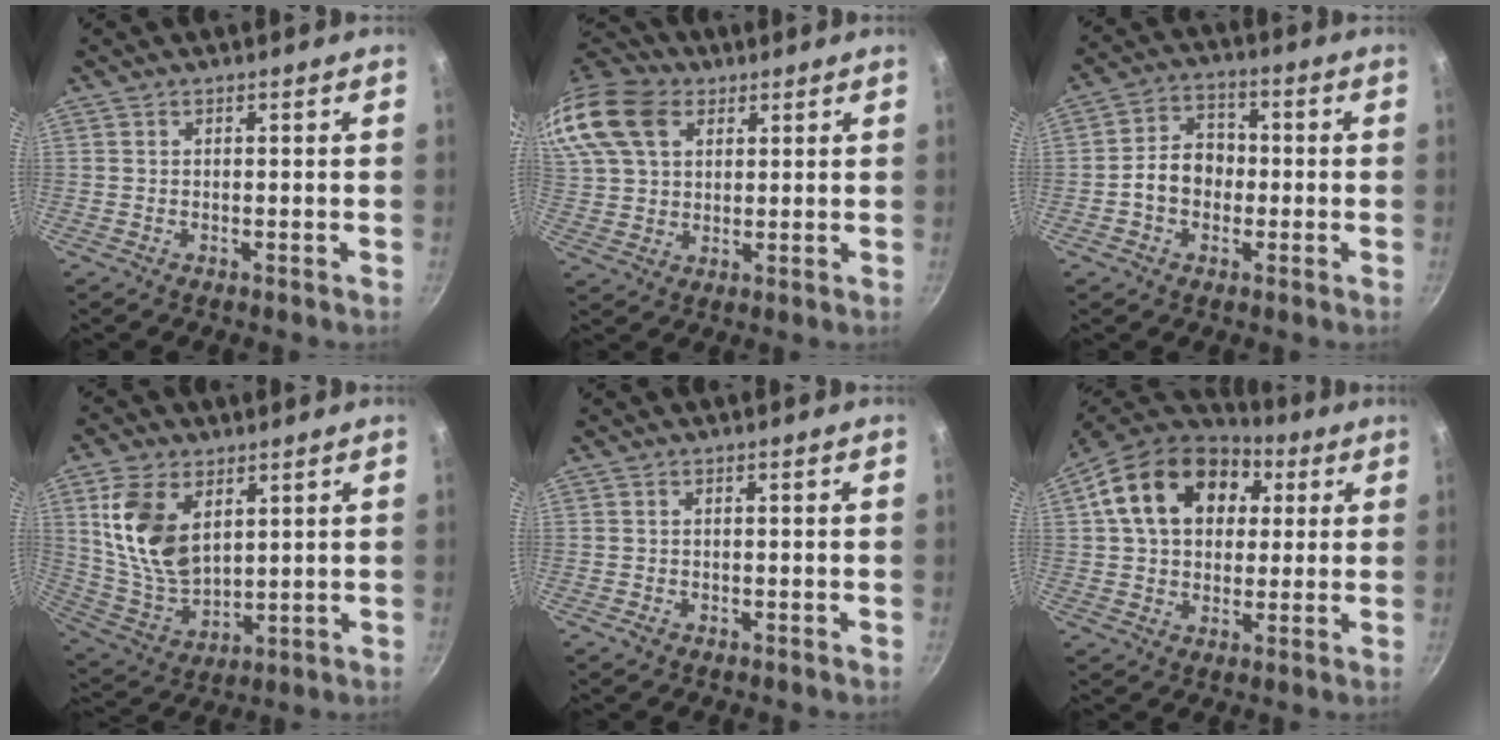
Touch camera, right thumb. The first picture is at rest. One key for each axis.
{"total": 21.4, "fx": 9.3, "fy": 15.0, "fz": 12.0, "tx": -0.279, "ty": 0.031, "tz": 0.174}
{"total": 8.3, "fx": -1.2, "fy": 6.5, "fz": 5.0, "tx": -0.051, "ty": 0.027, "tz": -0.031}
{"total": 14.7, "fx": 5.0, "fy": 9.1, "fz": 10.5, "tx": -0.185, "ty": -0.033, "tz": 0.110}
{"total": 1.3, "fx": -0.5, "fy": 1.0, "fz": 0.6, "tx": -0.010, "ty": 0.000, "tz": -0.008}
{"total": 20.2, "fx": 5.8, "fy": 14.6, "fz": 12.6, "tx": -0.207, "ty": 0.021, "tz": 0.087}